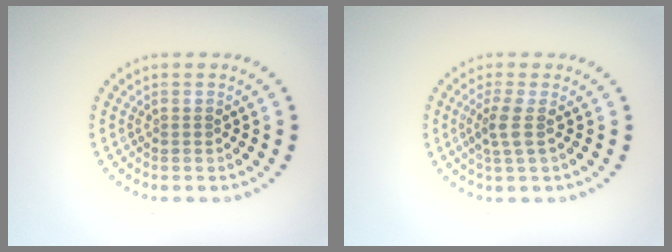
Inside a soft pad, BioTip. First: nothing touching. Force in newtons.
{"total": 2.1, "press": 1.6, "slide": 1.4}